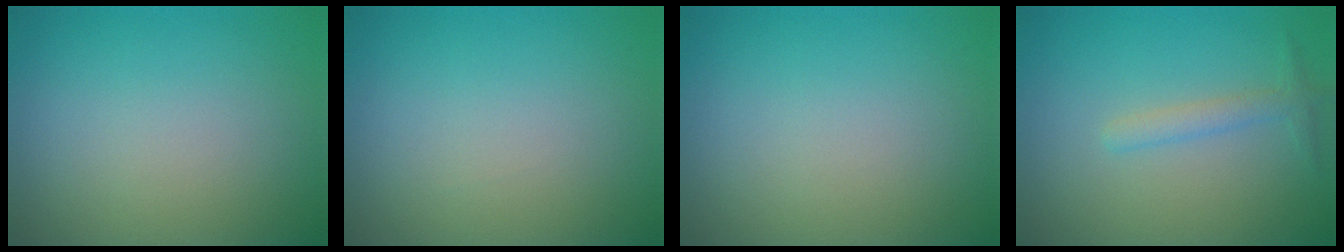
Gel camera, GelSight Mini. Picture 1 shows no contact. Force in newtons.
{"total": 0.0}
{"total": 0.0}
{"total": 1.6, "press": 1.6, "slide": 0.1}